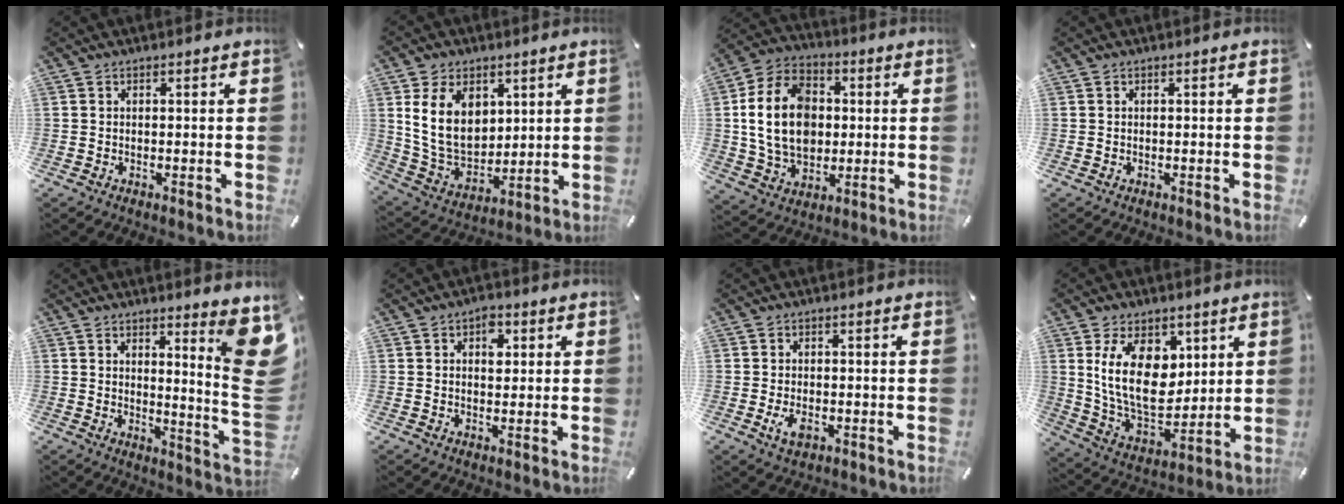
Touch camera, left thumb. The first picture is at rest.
{"total": 14.3, "force": [4.6, 10.5, 8.6], "torque": [-0.176, -0.015, 0.081]}
{"total": 16.6, "force": [0.6, 12.7, 10.7], "torque": [-0.234, 0.012, 0.007]}
{"total": 0.0}
{"total": 12.4, "force": [5.3, 1.5, 11.1], "torque": [-0.142, -0.062, 0.083]}
{"total": 4.3, "force": [1.3, 2.8, 3.0], "torque": [-0.024, -0.008, 0.012]}
{"total": 3.5, "force": [-1.0, 1.9, 2.7], "torque": [-0.066, -0.003, -0.022]}
{"total": 16.8, "force": [5.0, 11.3, 11.3], "torque": [-0.226, -0.017, 0.091]}